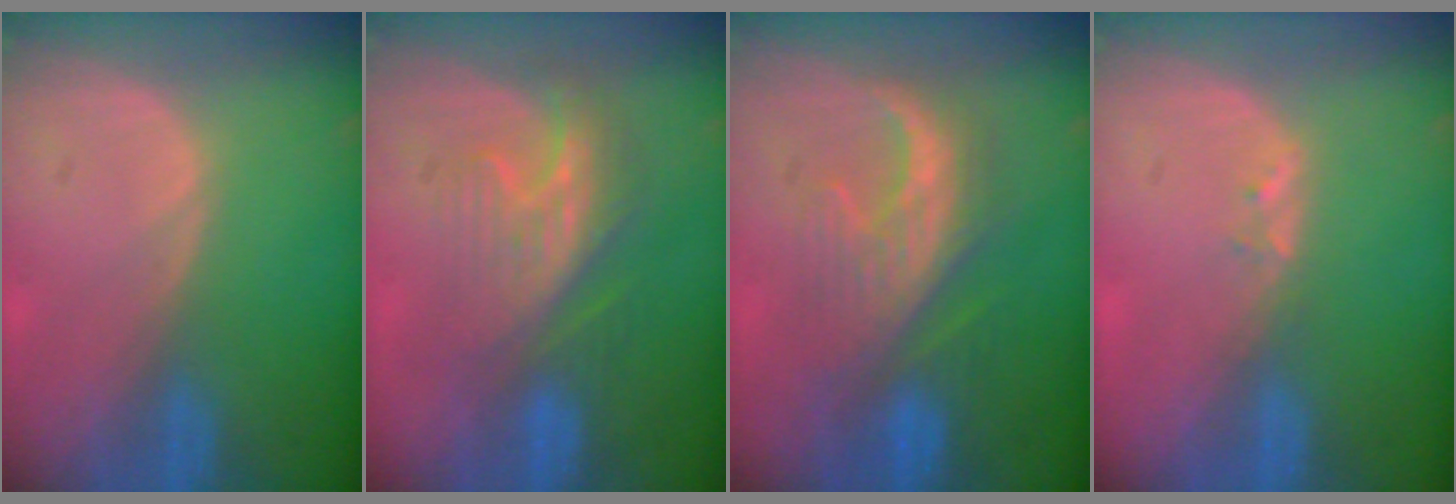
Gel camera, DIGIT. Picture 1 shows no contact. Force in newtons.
{"total": 8.6, "press": 7.6, "slide": 4.0}
{"total": 8.5, "press": 8.3, "slide": 1.6}
{"total": 1.4, "press": 1.3, "slide": 0.7}